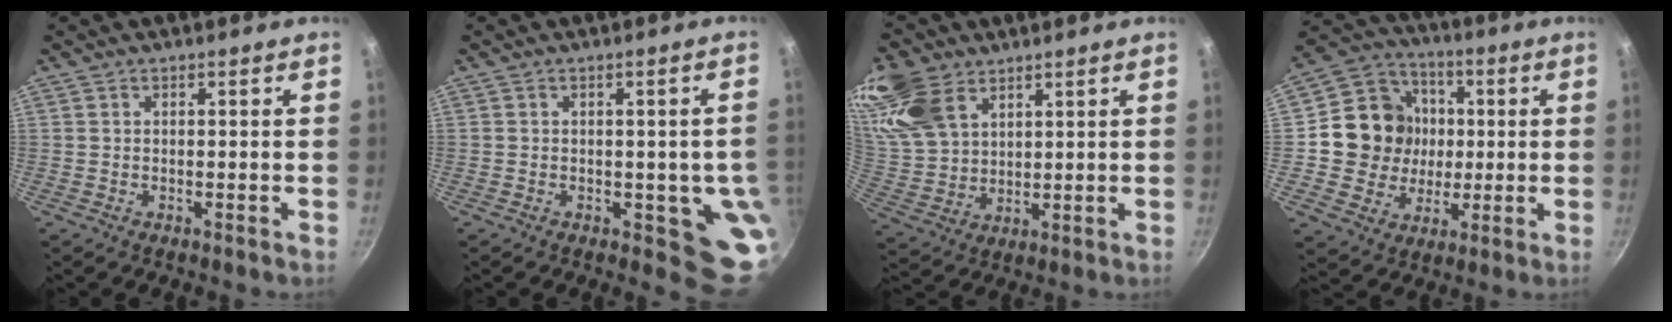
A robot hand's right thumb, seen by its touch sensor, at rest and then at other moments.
{"total": 7.9, "force": [-1.3, 3.9, 6.7], "torque": [-0.044, -0.014, -0.018]}
{"total": 17.7, "force": [9.7, 11.5, 9.2], "torque": [-0.203, -0.001, 0.203]}
{"total": 15.4, "force": [0.8, 14.3, 5.6], "torque": [-0.069, 0.020, 0.008]}